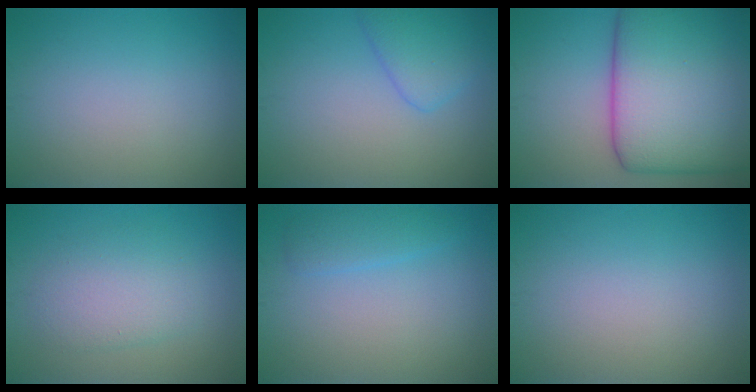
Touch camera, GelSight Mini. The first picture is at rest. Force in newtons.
{"total": 3.1, "press": 3.1, "slide": 0.1}
{"total": 16.0, "press": 16.0, "slide": 0.6}
{"total": 3.6, "press": 3.6, "slide": 0.3}
{"total": 1.9, "press": 1.9, "slide": 0.2}
{"total": 0.0}